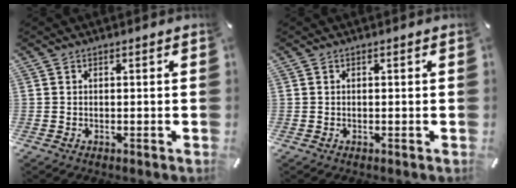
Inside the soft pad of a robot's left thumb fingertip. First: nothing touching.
{"total": 0.0}